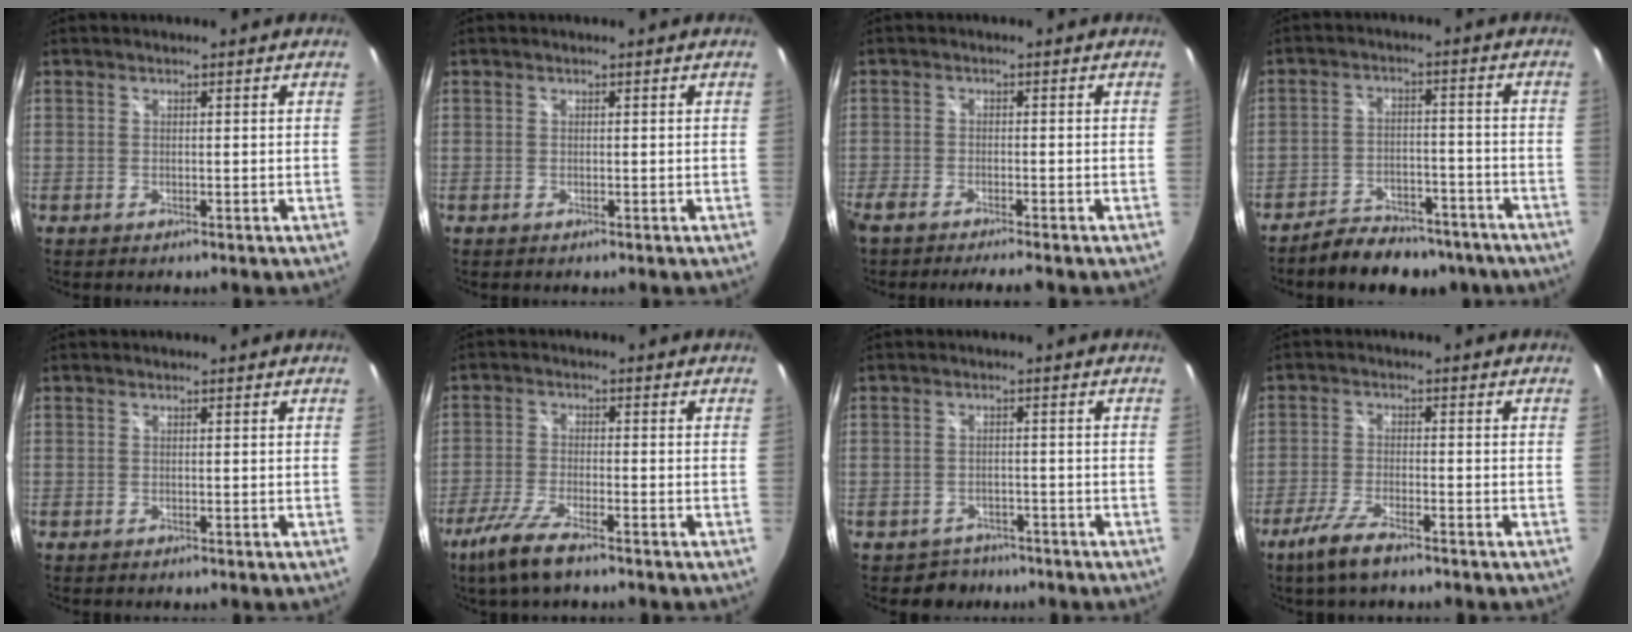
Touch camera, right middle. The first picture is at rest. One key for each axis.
{"total": 0.0}
{"total": 5.3, "fx": -4.7, "fy": 0.2, "fz": 2.5, "tx": -0.066, "ty": -0.017, "tz": -0.083}
{"total": 13.5, "fx": -11.1, "fy": 5.8, "fz": 4.9, "tx": -0.105, "ty": 0.010, "tz": -0.145}
{"total": 0.0}
{"total": 7.9, "fx": -5.7, "fy": 1.3, "fz": 5.4, "tx": -0.134, "ty": -0.020, "tz": -0.111}
{"total": 4.2, "fx": -3.0, "fy": 2.9, "fz": -0.2, "tx": -0.004, "ty": 0.009, "tz": -0.045}
{"total": 6.4, "fx": -4.7, "fy": 1.1, "fz": 4.2, "tx": -0.107, "ty": -0.013, "tz": -0.092}